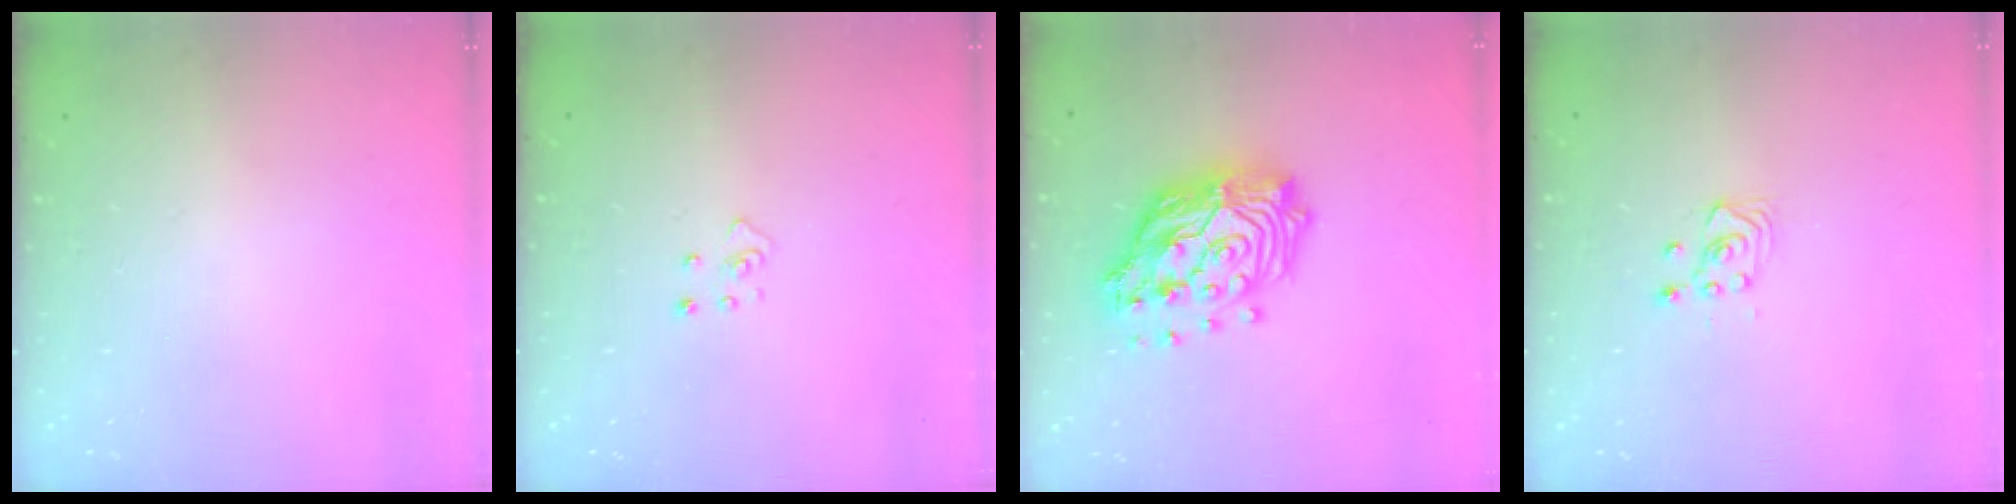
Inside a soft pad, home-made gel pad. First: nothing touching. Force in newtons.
{"total": 2.5, "press": 2.4, "slide": 0.3}
{"total": 19.3, "press": 19.2, "slide": 2.1}
{"total": 3.5, "press": 3.2, "slide": 1.5}